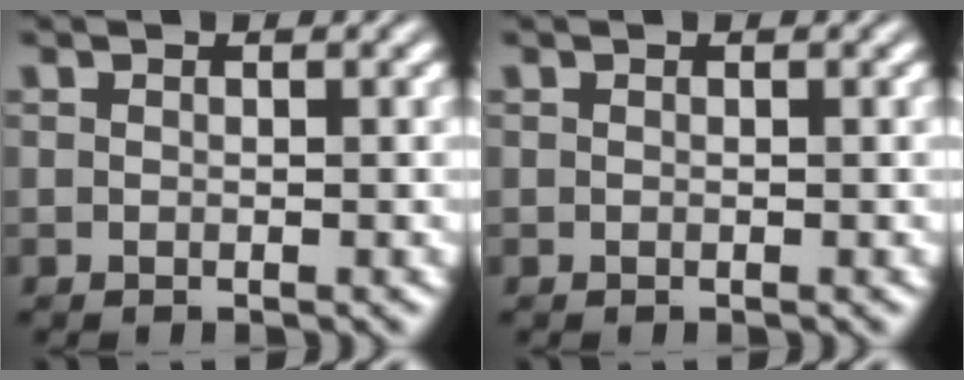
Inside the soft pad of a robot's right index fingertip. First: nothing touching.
{"total": 0.0}